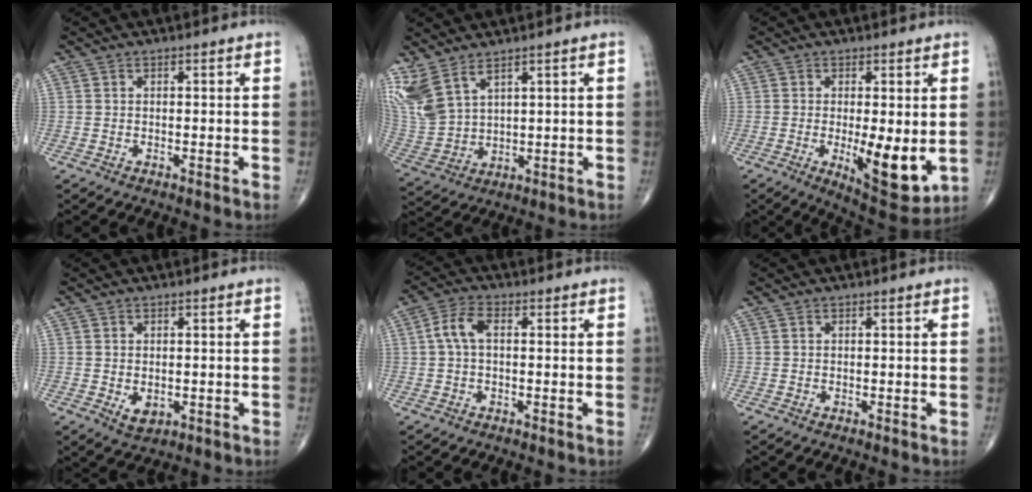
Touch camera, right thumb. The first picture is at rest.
{"total": 10.5, "force": [6.8, 4.7, 6.5], "torque": [-0.156, -0.028, 0.162]}
{"total": 10.8, "force": [-1.6, 3.8, 9.9], "torque": [-0.131, -0.028, -0.013]}
{"total": 3.1, "force": [-0.5, 2.1, 2.2], "torque": [-0.026, -0.005, 0.001]}
{"total": 4.9, "force": [0.5, 2.6, 4.2], "torque": [-0.091, 0.017, 0.005]}
{"total": 0.0}